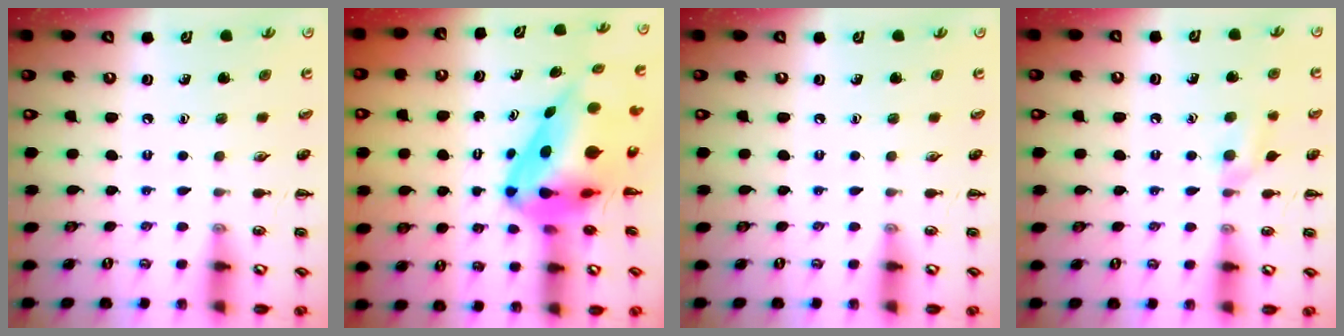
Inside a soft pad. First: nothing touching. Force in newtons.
{"total": 9.1, "press": 8.8, "slide": 2.4}
{"total": 0.0}
{"total": 6.7, "press": 6.4, "slide": 2.0}